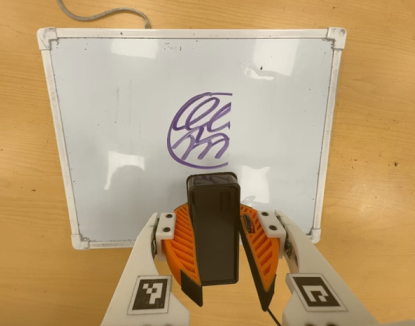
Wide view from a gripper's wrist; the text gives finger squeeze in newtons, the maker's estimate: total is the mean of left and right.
{"total": 10.4, "left": 10.8, "right": 10.1}